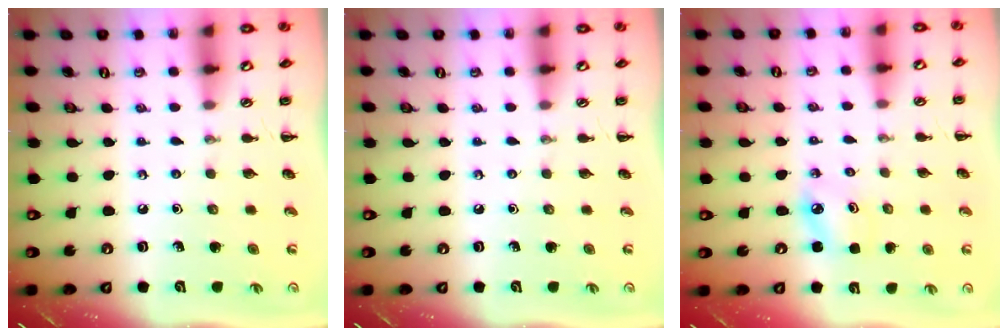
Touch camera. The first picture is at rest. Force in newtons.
{"total": 0.0}
{"total": 3.4, "press": 3.3, "slide": 0.7}